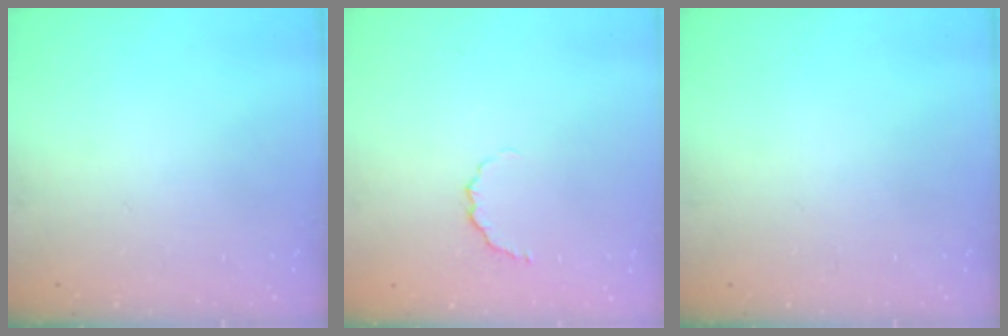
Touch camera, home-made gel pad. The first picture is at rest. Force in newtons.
{"total": 3.7, "press": 3.5, "slide": 1.1}
{"total": 0.0}